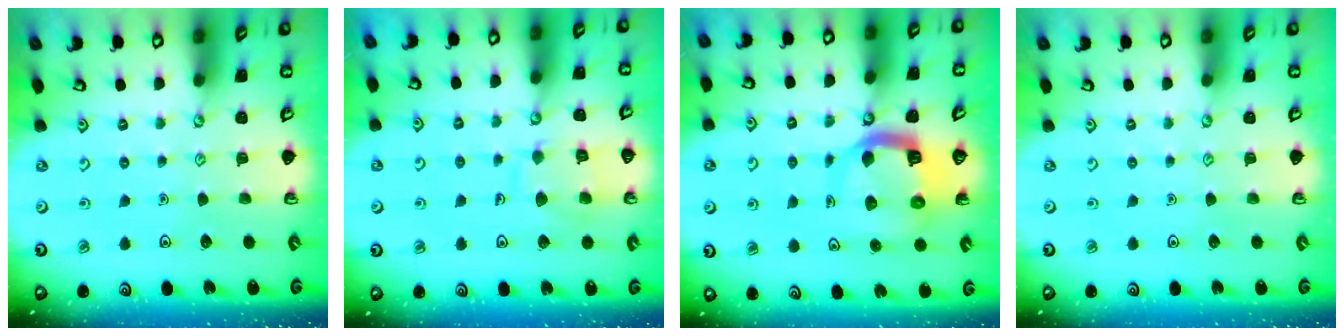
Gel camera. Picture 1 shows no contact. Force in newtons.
{"total": 9.9, "press": 9.9, "slide": 0.7}
{"total": 10.4, "press": 10.3, "slide": 1.2}
{"total": 0.0}